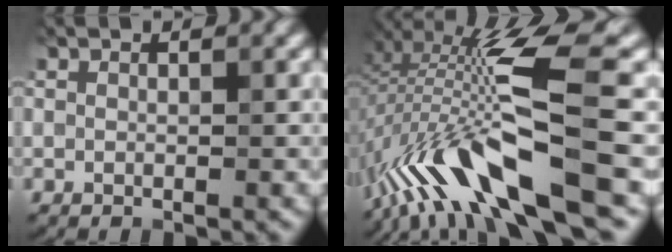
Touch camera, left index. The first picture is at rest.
{"total": 11.9, "force": [-5.1, 2.3, 10.5], "torque": [-0.198, 0.012, -0.081]}